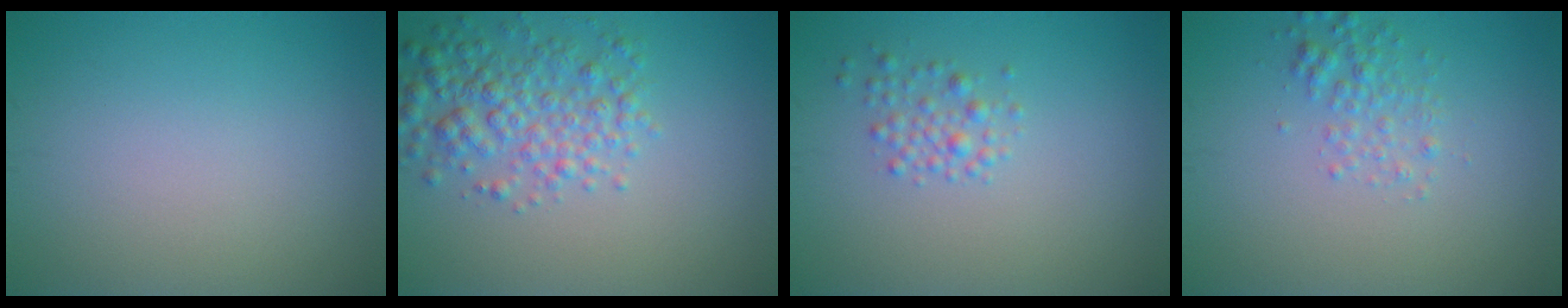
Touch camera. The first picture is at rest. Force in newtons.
{"total": 4.4, "press": 4.4, "slide": 0.1}
{"total": 1.7, "press": 1.7, "slide": 0.1}
{"total": 2.0, "press": 2.0, "slide": 0.1}